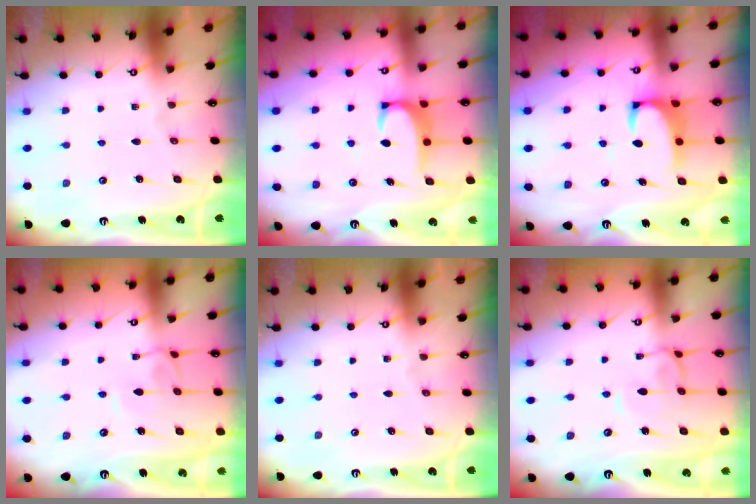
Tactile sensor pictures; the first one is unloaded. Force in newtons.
{"total": 3.3, "press": 3.2, "slide": 0.3}
{"total": 2.5, "press": 2.3, "slide": 1.0}
{"total": 2.7, "press": 2.7, "slide": 0.2}
{"total": 0.0}
{"total": 2.0, "press": 2.0, "slide": 0.5}